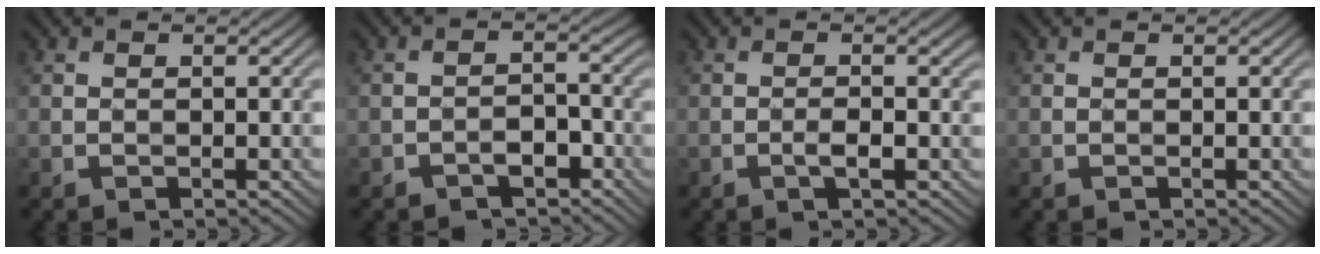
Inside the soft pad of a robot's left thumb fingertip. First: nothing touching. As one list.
[{"total": 2.4, "force": [-1.9, 1.2, 0.9], "torque": [-0.012, 0.012, -0.030]}, {"total": 2.0, "force": [-0.7, 0.0, 1.8], "torque": [-0.036, 0.006, -0.014]}, {"total": 0.0}]